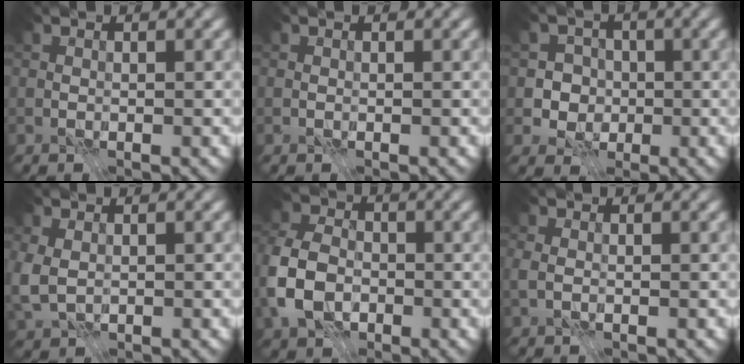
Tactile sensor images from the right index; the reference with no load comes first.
{"total": 0.0}
{"total": 3.5, "force": [-0.7, 3.3, 1.0], "torque": [0.003, 0.005, -0.030]}
{"total": 3.7, "force": [-0.2, 2.7, 2.5], "torque": [-0.073, -0.009, -0.002]}
{"total": 7.4, "force": [-2.5, 5.4, 4.4], "torque": [-0.105, 0.001, -0.067]}
{"total": 1.3, "force": [-0.2, 0.8, 0.9], "torque": [-0.023, 0.001, -0.006]}